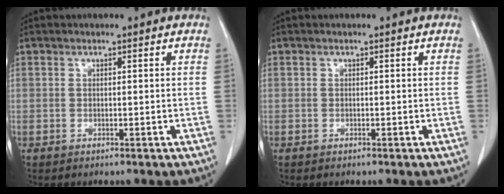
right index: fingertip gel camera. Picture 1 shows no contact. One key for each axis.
{"total": 0.0}